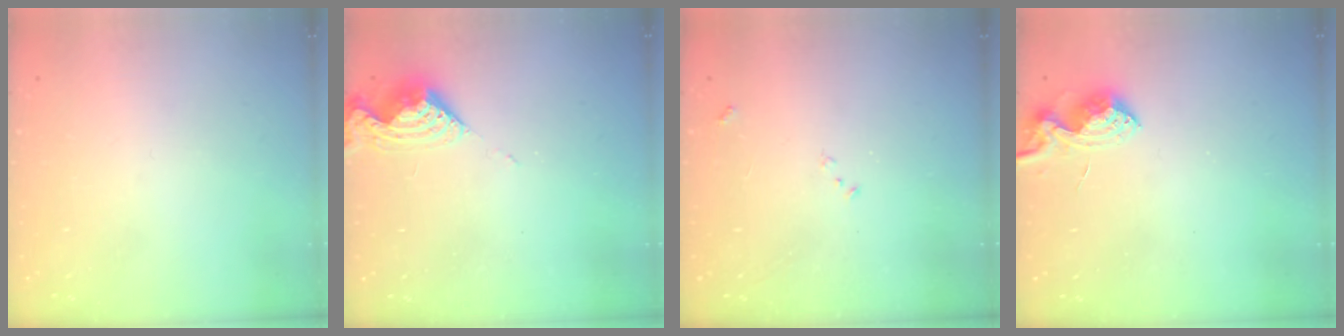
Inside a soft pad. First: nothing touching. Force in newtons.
{"total": 8.0, "press": 8.0, "slide": 0.5}
{"total": 7.6, "press": 7.5, "slide": 0.9}
{"total": 7.1, "press": 7.1, "slide": 0.7}